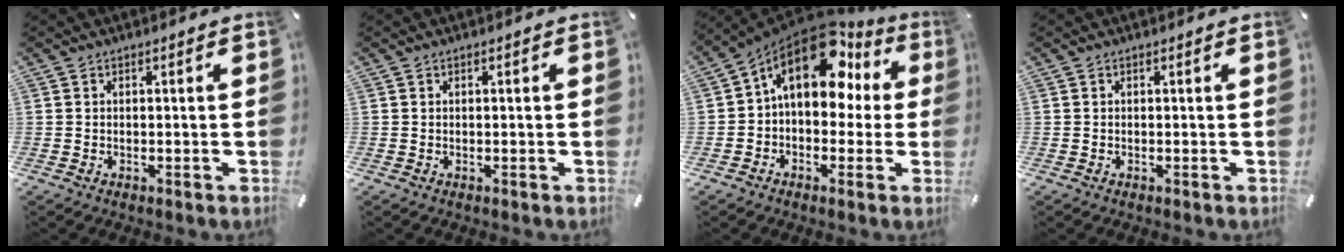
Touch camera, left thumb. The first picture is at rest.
{"total": 0.0}
{"total": 17.0, "force": [7.7, 9.9, 11.5], "torque": [-0.179, -0.045, 0.130]}
{"total": 0.0}